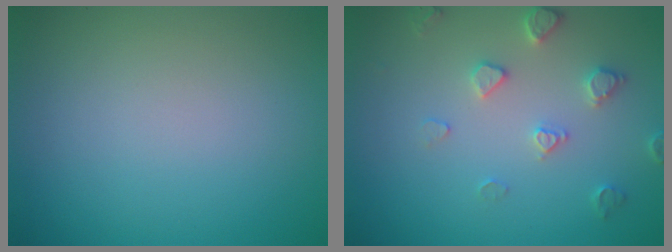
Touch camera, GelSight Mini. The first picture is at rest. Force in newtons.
{"total": 2.5, "press": 2.4, "slide": 0.5}